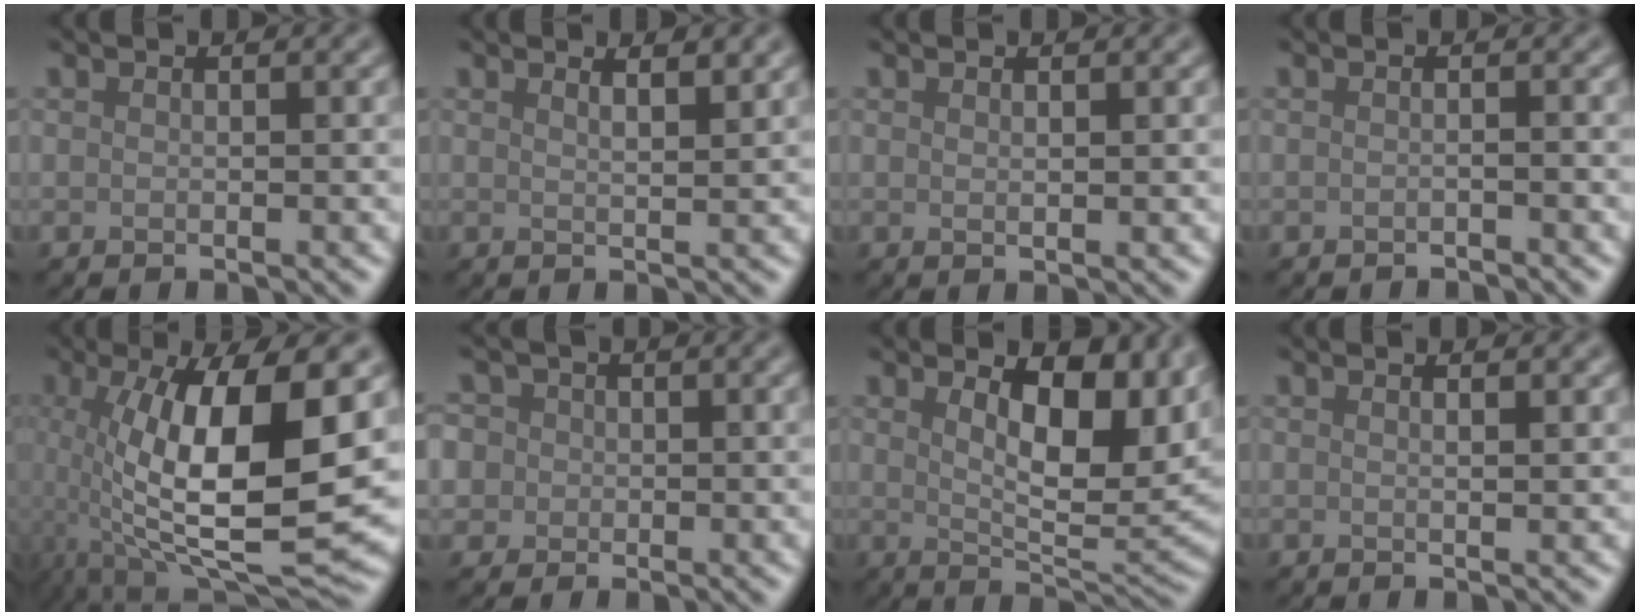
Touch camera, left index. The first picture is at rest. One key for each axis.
{"total": 3.0, "fx": 2.1, "fy": 1.1, "fz": 1.9, "tx": -0.003, "ty": 0.011, "tz": 0.005}
{"total": 0.7, "fx": 0.5, "fy": 0.1, "fz": 0.5, "tx": -0.009, "ty": -0.001, "tz": 0.009}
{"total": 1.0, "fx": -0.9, "fy": 0.0, "fz": 0.3, "tx": -0.004, "ty": -0.005, "tz": -0.018}
{"total": 12.8, "fx": 0.2, "fy": 3.5, "fz": 12.3, "tx": -0.202, "ty": -0.008, "tz": 0.003}
{"total": 5.9, "fx": 1.6, "fy": 5.2, "fz": 2.2, "tx": -0.039, "ty": 0.037, "tz": -0.007}
{"total": 10.3, "fx": 3.2, "fy": 3.8, "fz": 9.0, "tx": -0.132, "ty": 0.001, "tz": 0.052}
{"total": 1.5, "fx": 0.8, "fy": 0.5, "fz": 1.2, "tx": -0.009, "ty": 0.001, "tz": 0.001}